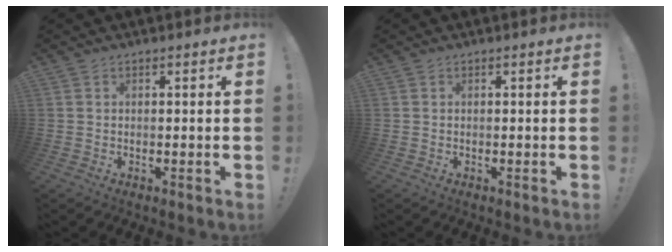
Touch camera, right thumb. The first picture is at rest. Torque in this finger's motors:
{"motor_torque": [0.00, 0.00, 0.00, 0.00, 0.03]}